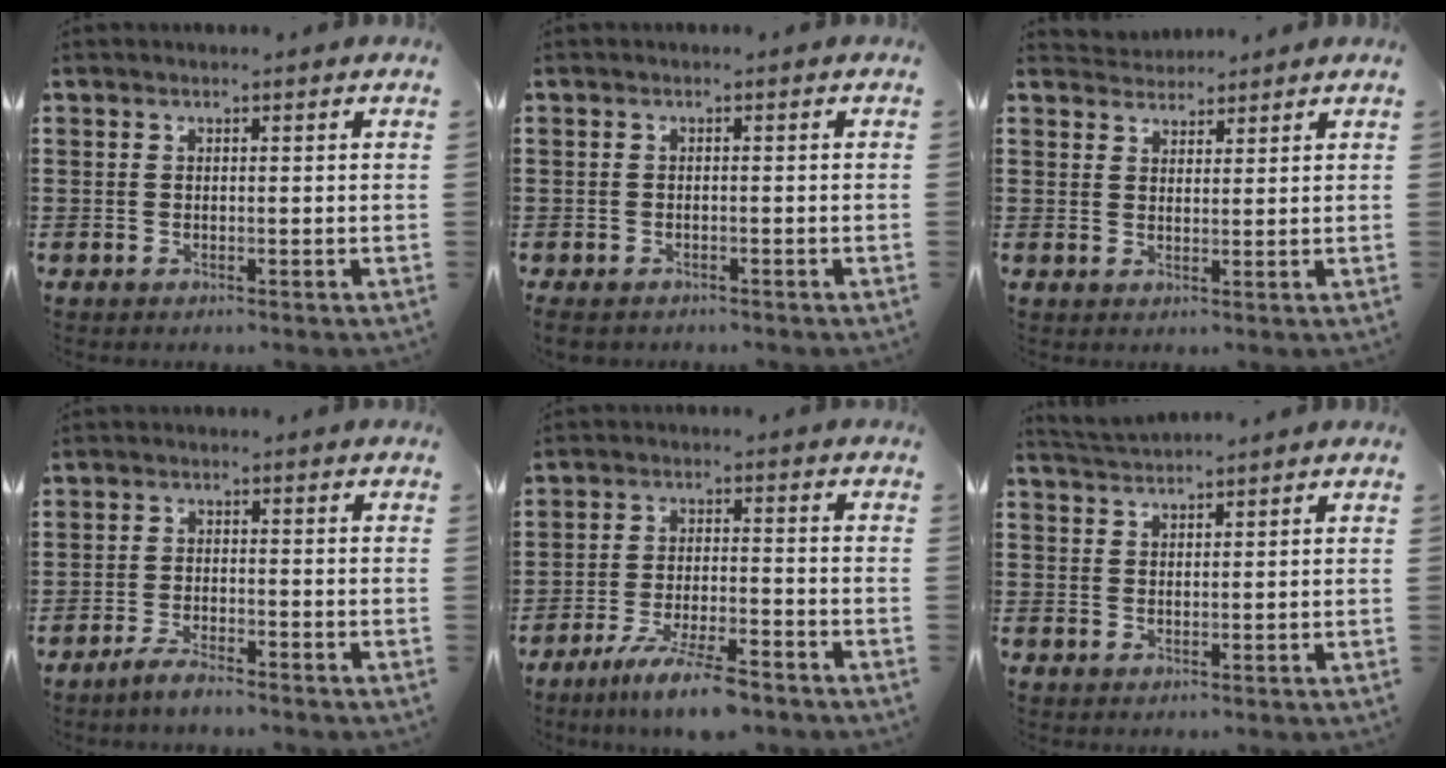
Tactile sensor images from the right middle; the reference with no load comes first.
{"total": 1.2, "force": [-1.1, 0.4, 0.2], "torque": [-0.005, -0.003, -0.023]}
{"total": 2.7, "force": [2.6, 0.4, -0.4], "torque": [0.000, -0.003, 0.052]}
{"total": 2.9, "force": [-2.6, 0.3, 1.2], "torque": [-0.026, 0.001, -0.052]}
{"total": 7.6, "force": [-6.1, 0.8, 4.5], "torque": [-0.085, -0.007, -0.113]}
{"total": 2.4, "force": [2.4, -0.3, 0.2], "torque": [-0.010, 0.000, 0.046]}